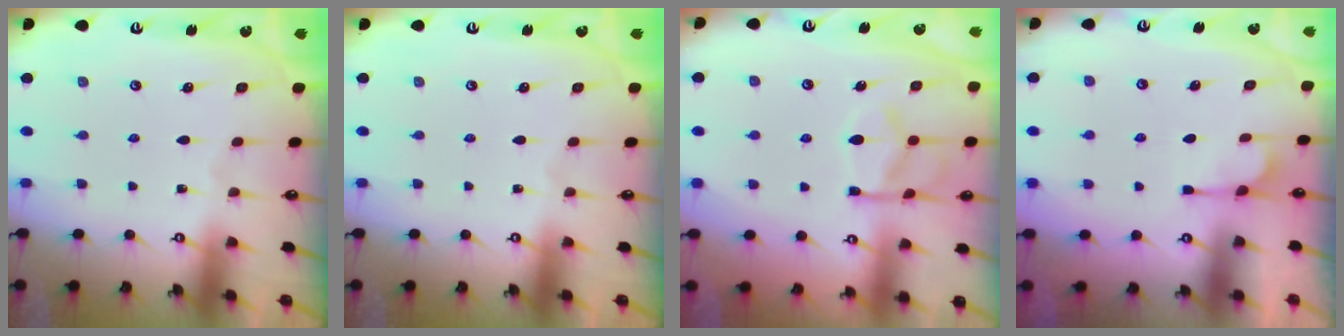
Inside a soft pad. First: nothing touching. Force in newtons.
{"total": 0.0}
{"total": 6.9, "press": 6.7, "slide": 1.7}
{"total": 5.9, "press": 5.7, "slide": 1.4}